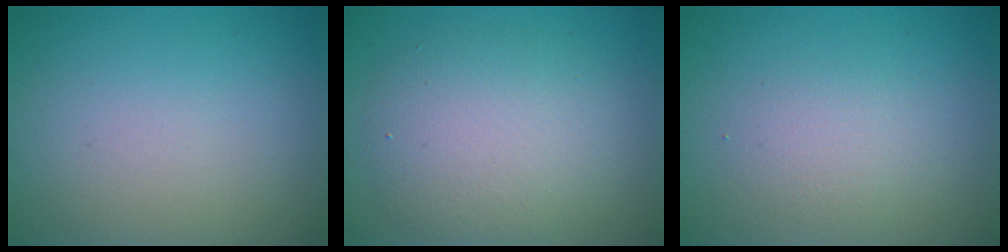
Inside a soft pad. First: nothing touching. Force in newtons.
{"total": 5.4, "press": 5.3, "slide": 0.5}
{"total": 1.9, "press": 1.9, "slide": 0.2}